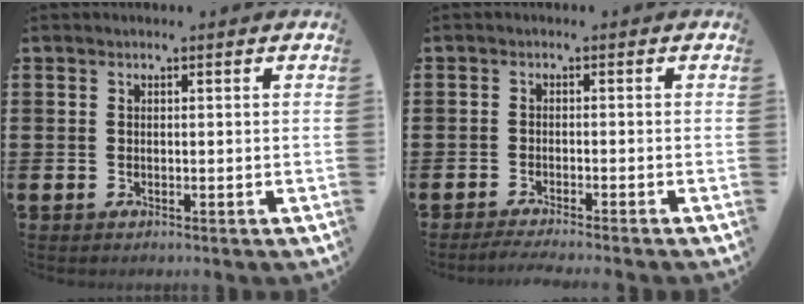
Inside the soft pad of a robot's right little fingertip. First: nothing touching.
{"total": 1.5, "force": [-1.4, -0.2, 0.6], "torque": [-0.007, 0.000, -0.026]}